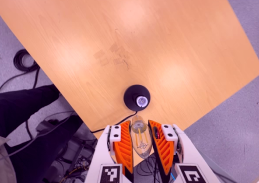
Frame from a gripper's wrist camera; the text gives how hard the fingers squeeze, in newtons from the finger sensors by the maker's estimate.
{"total": 20.6, "left": 21.8, "right": 19.5}